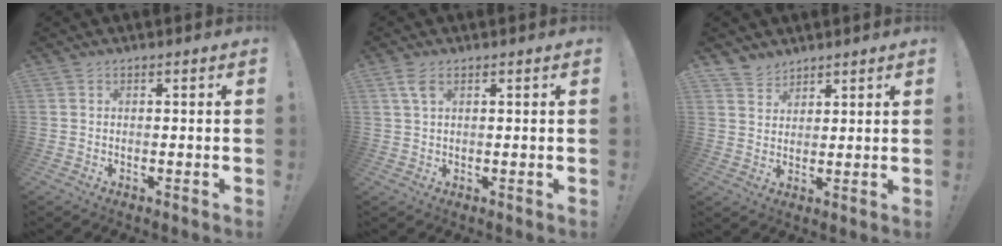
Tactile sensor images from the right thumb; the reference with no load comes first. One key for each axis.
{"total": 3.5, "fx": 1.6, "fy": 1.6, "fz": 2.7, "tx": -0.059, "ty": 0.003, "tz": 0.030}
{"total": 4.2, "fx": 3.5, "fy": 2.3, "fz": 0.0, "tx": -0.001, "ty": -0.026, "tz": 0.067}